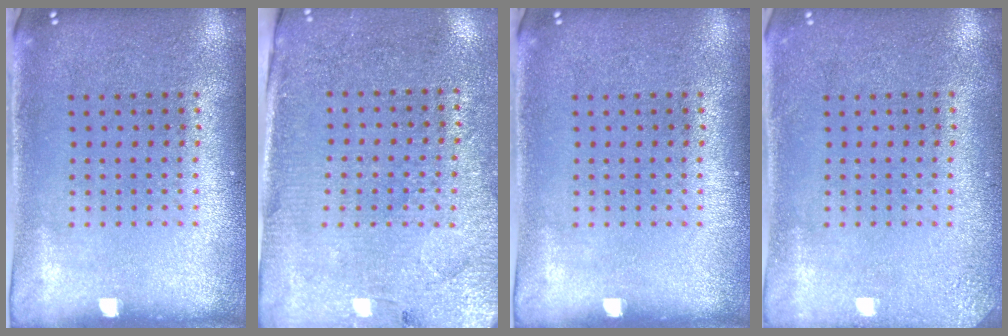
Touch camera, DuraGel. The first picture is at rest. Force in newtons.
{"total": 2.9, "press": 2.7, "slide": 1.1}
{"total": 0.0}
{"total": 1.7, "press": 1.7, "slide": 0.2}